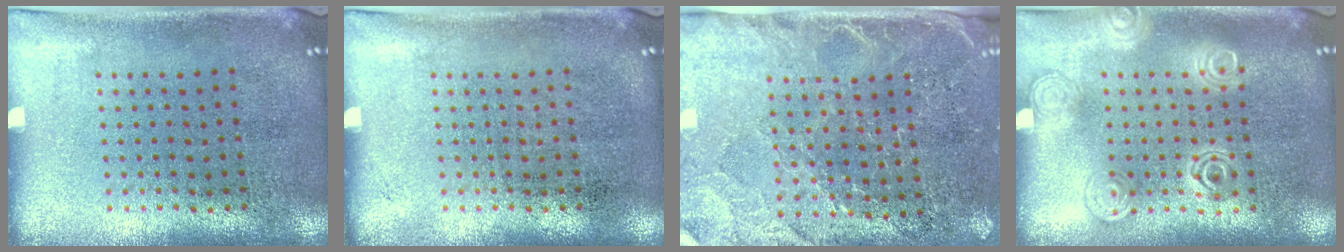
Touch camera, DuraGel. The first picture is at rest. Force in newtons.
{"total": 0.0}
{"total": 2.9, "press": 2.6, "slide": 1.2}
{"total": 1.3, "press": 1.2, "slide": 0.3}